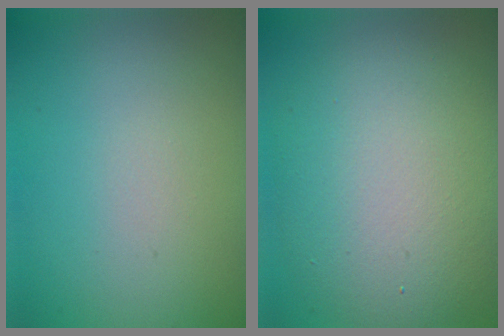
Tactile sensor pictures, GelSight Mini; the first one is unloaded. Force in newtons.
{"total": 9.8, "press": 9.8, "slide": 0.3}